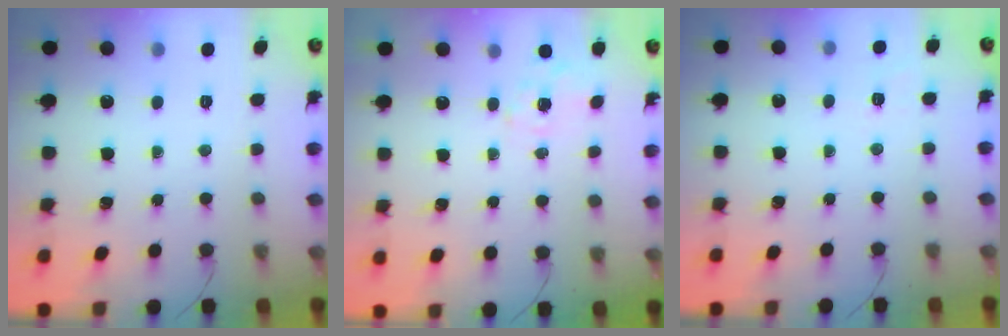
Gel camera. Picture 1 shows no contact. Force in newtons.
{"total": 6.3, "press": 6.2, "slide": 0.9}
{"total": 3.7, "press": 3.3, "slide": 1.8}